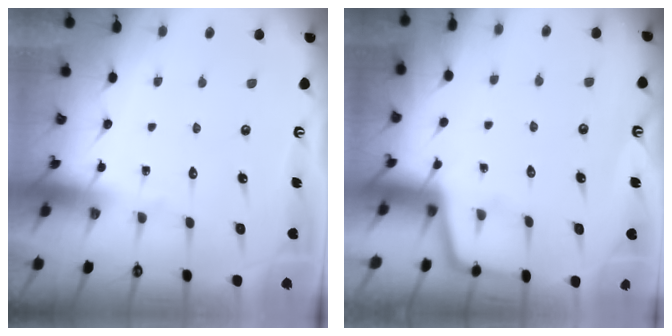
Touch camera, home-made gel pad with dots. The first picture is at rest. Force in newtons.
{"total": 1.7, "press": 1.7, "slide": 0.4}